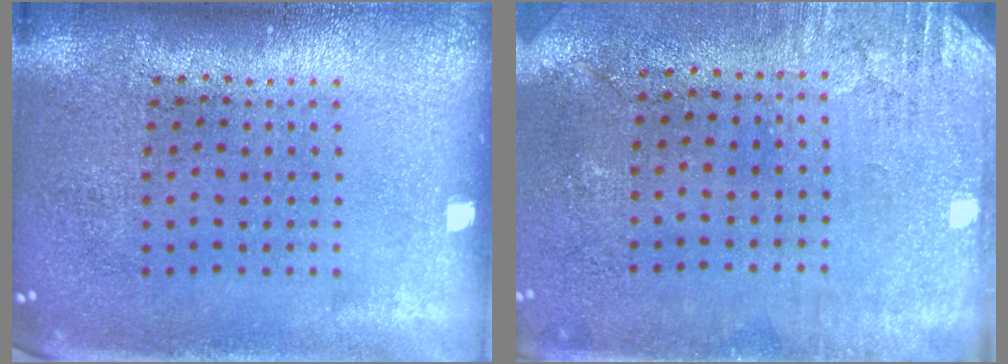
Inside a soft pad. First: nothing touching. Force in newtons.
{"total": 2.7, "press": 2.3, "slide": 1.5}